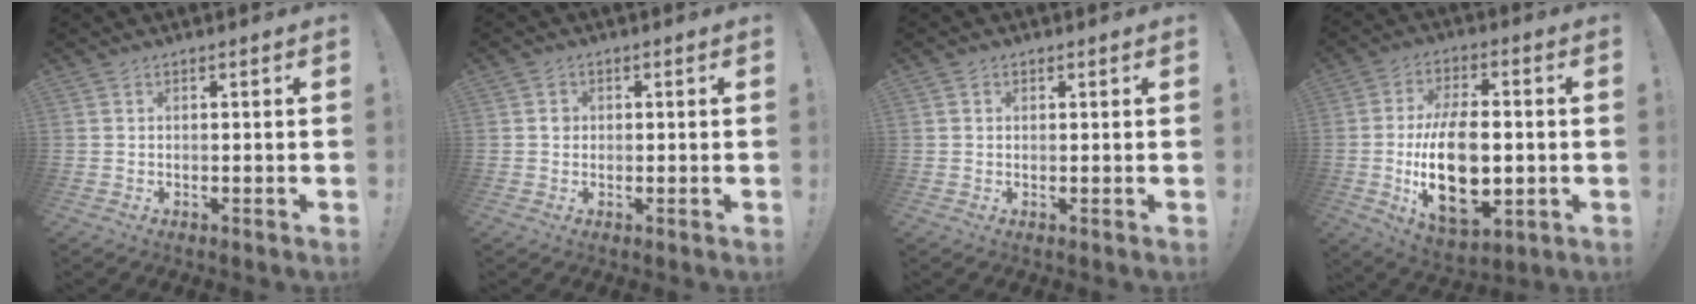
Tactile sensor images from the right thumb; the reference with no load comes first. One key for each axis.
{"total": 1.6, "fx": 0.0, "fy": 1.5, "fz": 0.6, "tx": -0.002, "ty": 0.000, "tz": -0.002}
{"total": 0.8, "fx": 0.4, "fy": 0.7, "fz": 0.2, "tx": -0.002, "ty": 0.002, "tz": 0.006}
{"total": 20.9, "fx": -2.7, "fy": 11.5, "fz": 17.3, "tx": -0.306, "ty": -0.005, "tz": -0.038}